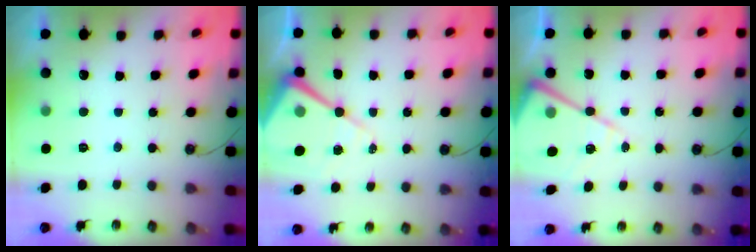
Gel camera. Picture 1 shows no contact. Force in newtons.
{"total": 13.3, "press": 13.2, "slide": 1.4}
{"total": 13.4, "press": 13.4, "slide": 1.5}